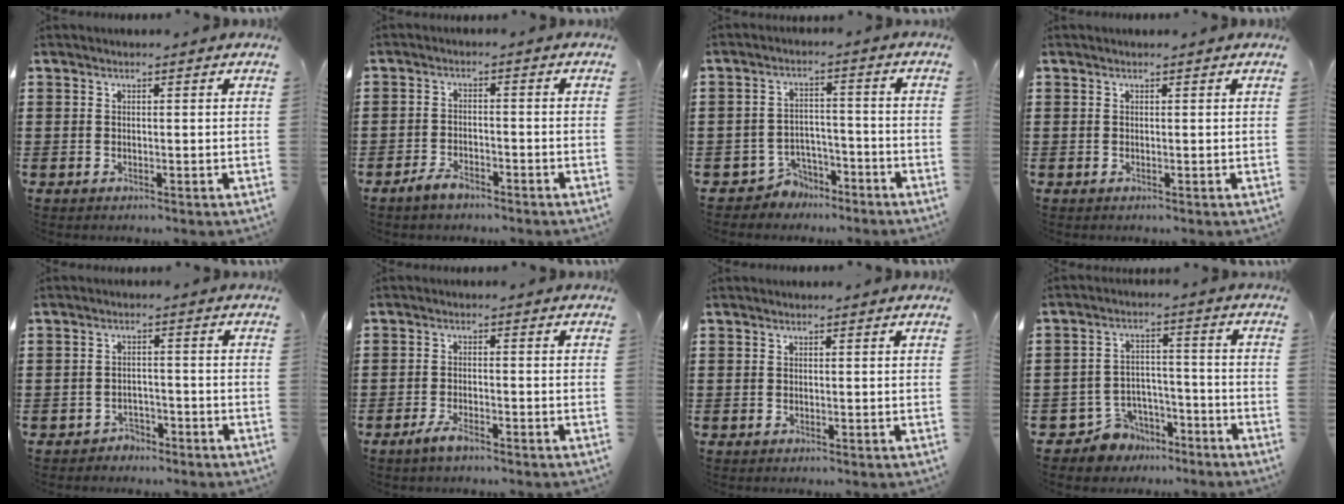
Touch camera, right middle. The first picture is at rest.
{"total": 2.9, "force": [-2.4, 1.1, 1.2], "torque": [-0.029, 0.004, -0.050]}
{"total": 4.3, "force": [-3.9, 1.8, 0.1], "torque": [-0.019, 0.006, -0.084]}
{"total": 0.0}
{"total": 2.3, "force": [-2.1, 0.9, -0.1], "torque": [-0.007, 0.002, -0.048]}
{"total": 2.9, "force": [-2.0, 0.9, 1.8], "torque": [-0.045, -0.002, -0.042]}
{"total": 0.0}
{"total": 6.5, "force": [-5.6, 3.3, 0.7], "torque": [-0.037, 0.012, -0.112]}